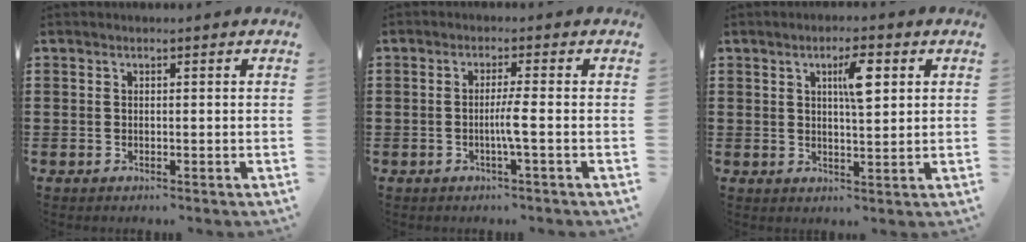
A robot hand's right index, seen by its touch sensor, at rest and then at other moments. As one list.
[{"total": 3.0, "force": [-0.7, -0.6, 2.9], "torque": [-0.051, -0.009, -0.016]}, {"total": 5.2, "force": [1.9, 1.3, 4.7], "torque": [-0.083, 0.004, 0.025]}]